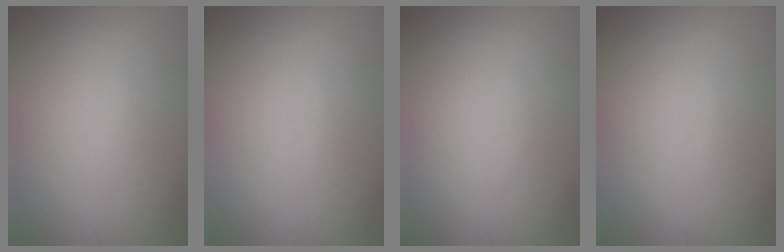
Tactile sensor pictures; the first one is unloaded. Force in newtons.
{"total": 0.0}
{"total": 0.0}
{"total": 0.0}